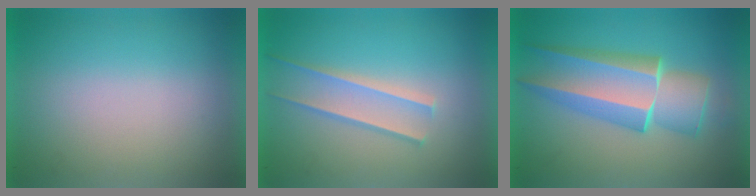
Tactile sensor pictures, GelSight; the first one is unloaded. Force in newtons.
{"total": 1.6}
{"total": 5.9}